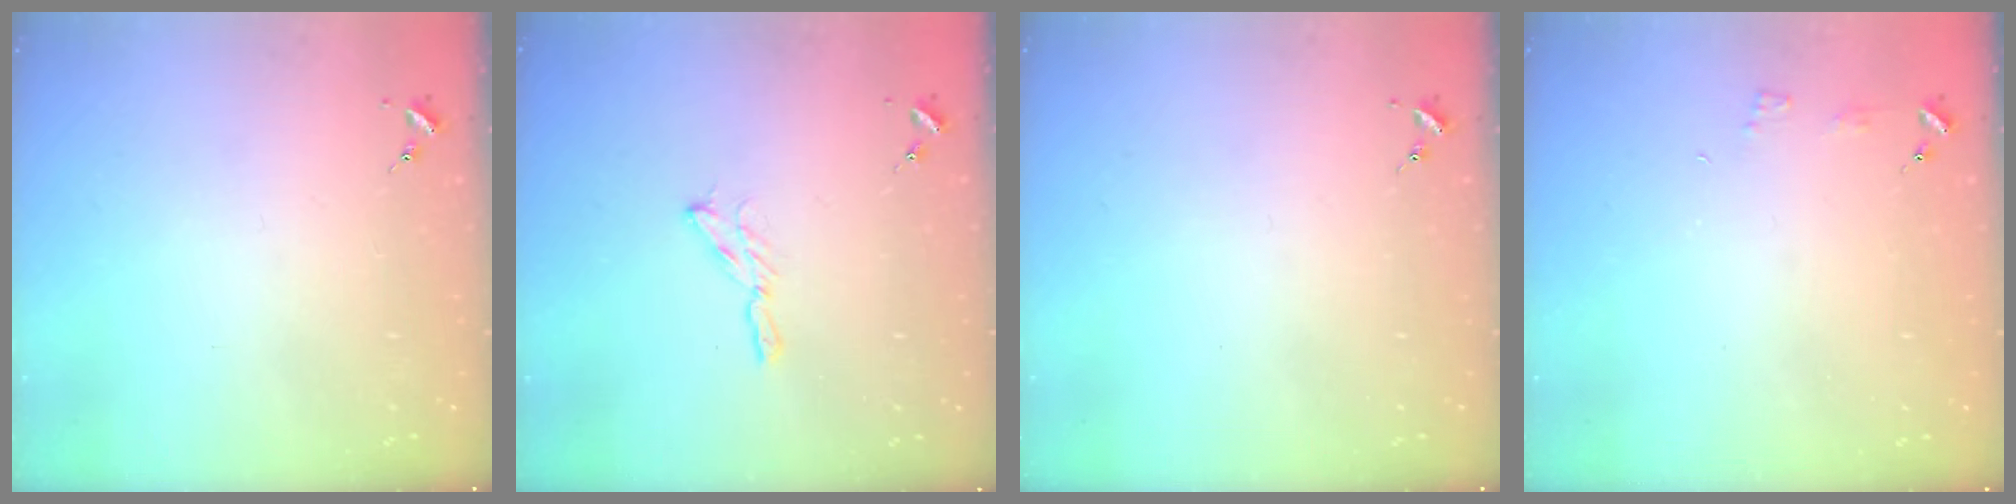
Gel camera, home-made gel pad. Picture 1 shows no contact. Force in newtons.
{"total": 4.9, "press": 4.8, "slide": 0.2}
{"total": 0.0}
{"total": 3.1, "press": 3.1, "slide": 0.4}